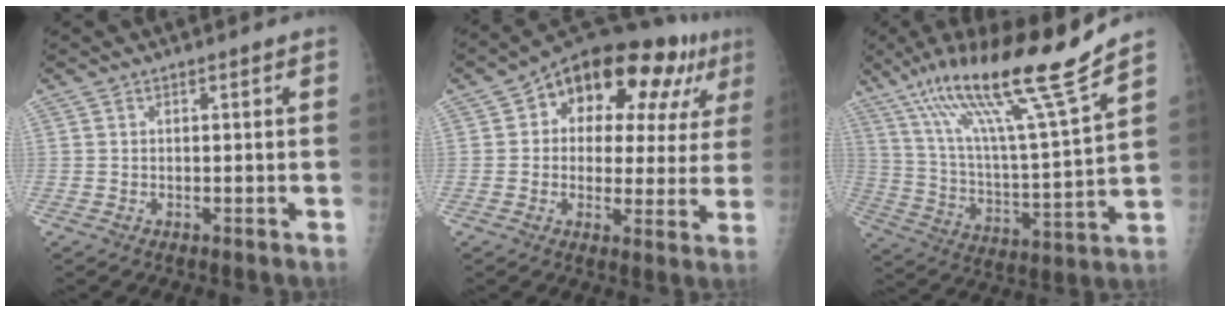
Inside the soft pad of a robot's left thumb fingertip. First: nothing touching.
{"total": 20.1, "force": [8.5, 10.8, 14.8], "torque": [-0.155, 0.014, 0.112]}
{"total": 21.8, "force": [14.8, 0.7, 16.0], "torque": [-0.258, -0.058, 0.260]}